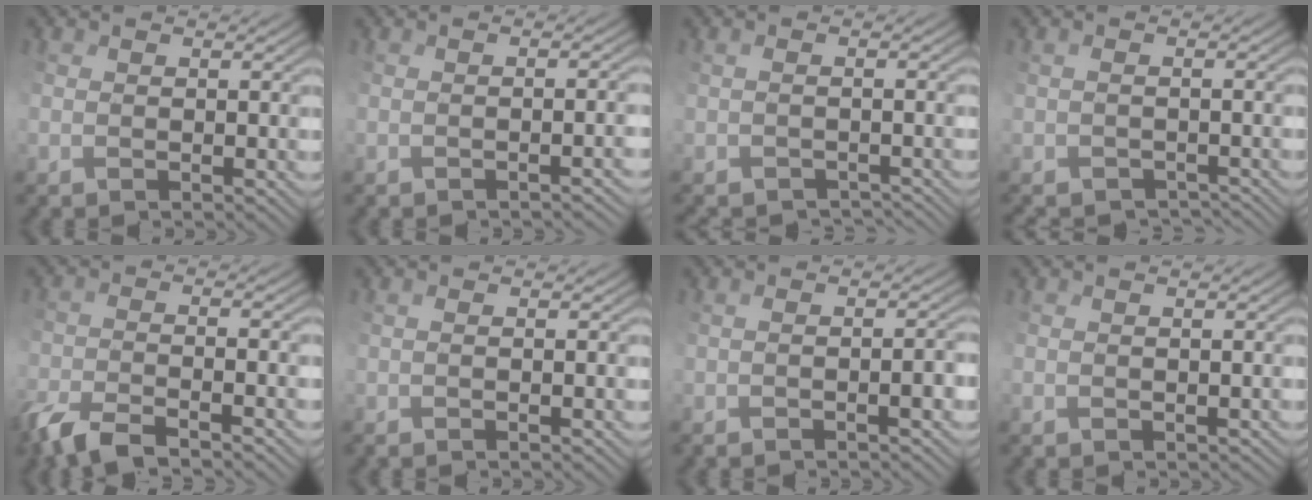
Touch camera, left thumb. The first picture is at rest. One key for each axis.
{"total": 3.0, "fx": -2.1, "fy": 0.5, "fz": 2.1, "tx": -0.010, "ty": 0.003, "tz": -0.004}
{"total": 4.2, "fx": -4.0, "fy": 1.0, "fz": 0.8, "tx": 0.000, "ty": 0.000, "tz": -0.046}
{"total": 4.6, "fx": -4.3, "fy": 1.4, "fz": 1.0, "tx": -0.003, "ty": -0.001, "tz": -0.048}
{"total": 6.4, "fx": -5.0, "fy": 1.1, "fz": 3.8, "tx": -0.082, "ty": -0.003, "tz": -0.095}
{"total": 1.1, "fx": -0.7, "fy": -0.4, "fz": 0.9, "tx": -0.007, "ty": 0.000, "tz": 0.001}
{"total": 2.8, "fx": -1.9, "fy": 0.1, "fz": 2.1, "tx": -0.015, "ty": 0.007, "tz": -0.016}
{"total": 1.0, "fx": -0.6, "fy": 0.6, "fz": 0.6, "tx": -0.003, "ty": -0.004, "tz": -0.003}